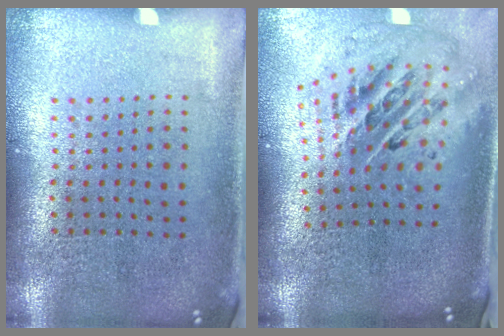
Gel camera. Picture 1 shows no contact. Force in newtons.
{"total": 2.2, "press": 1.6, "slide": 1.5}